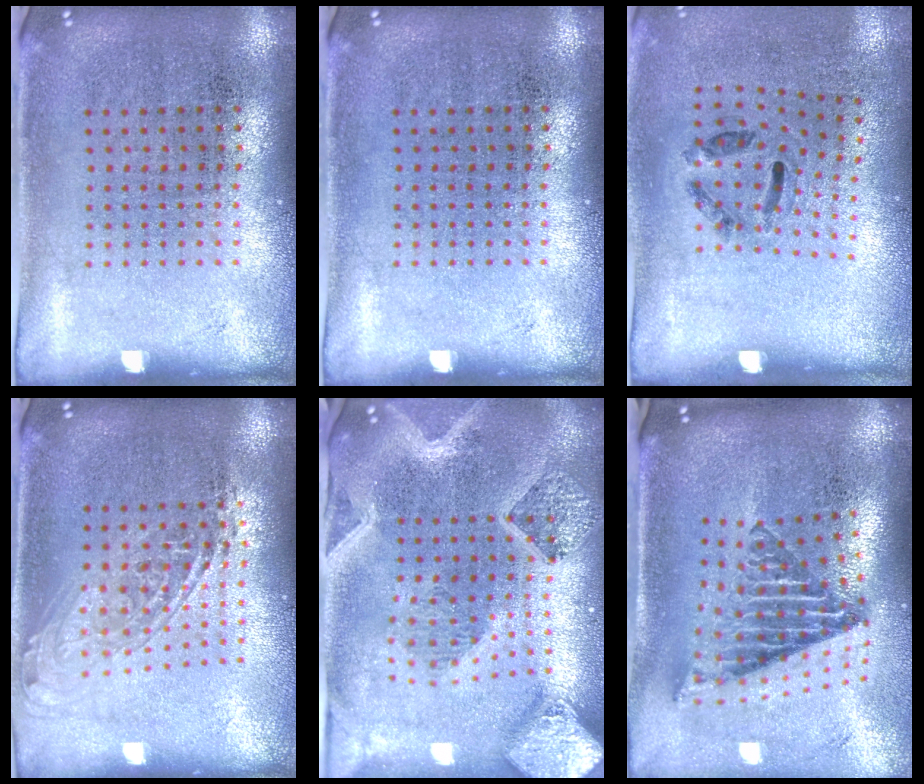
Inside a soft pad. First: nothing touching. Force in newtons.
{"total": 0.0}
{"total": 1.3, "press": 0.6, "slide": 1.1}
{"total": 1.6, "press": 1.3, "slide": 1.0}
{"total": 4.1, "press": 3.1, "slide": 2.6}
{"total": 2.8, "press": 1.7, "slide": 2.2}